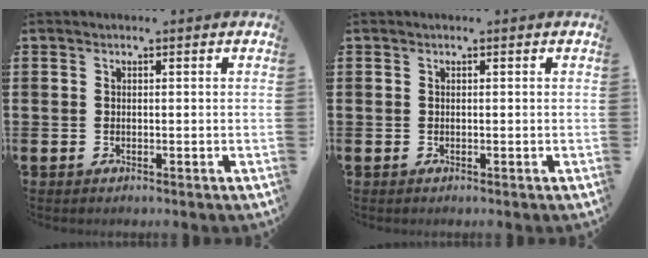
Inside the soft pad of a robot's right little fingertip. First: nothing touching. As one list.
[{"total": 0.0}]